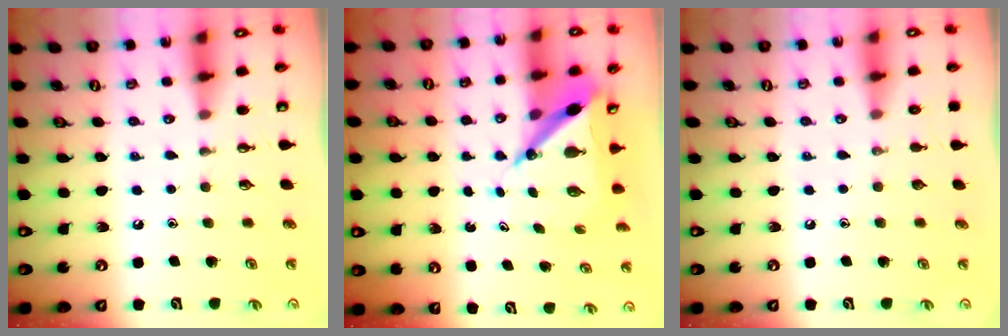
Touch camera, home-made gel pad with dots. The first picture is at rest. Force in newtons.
{"total": 7.4, "press": 7.4, "slide": 0.5}
{"total": 0.0}